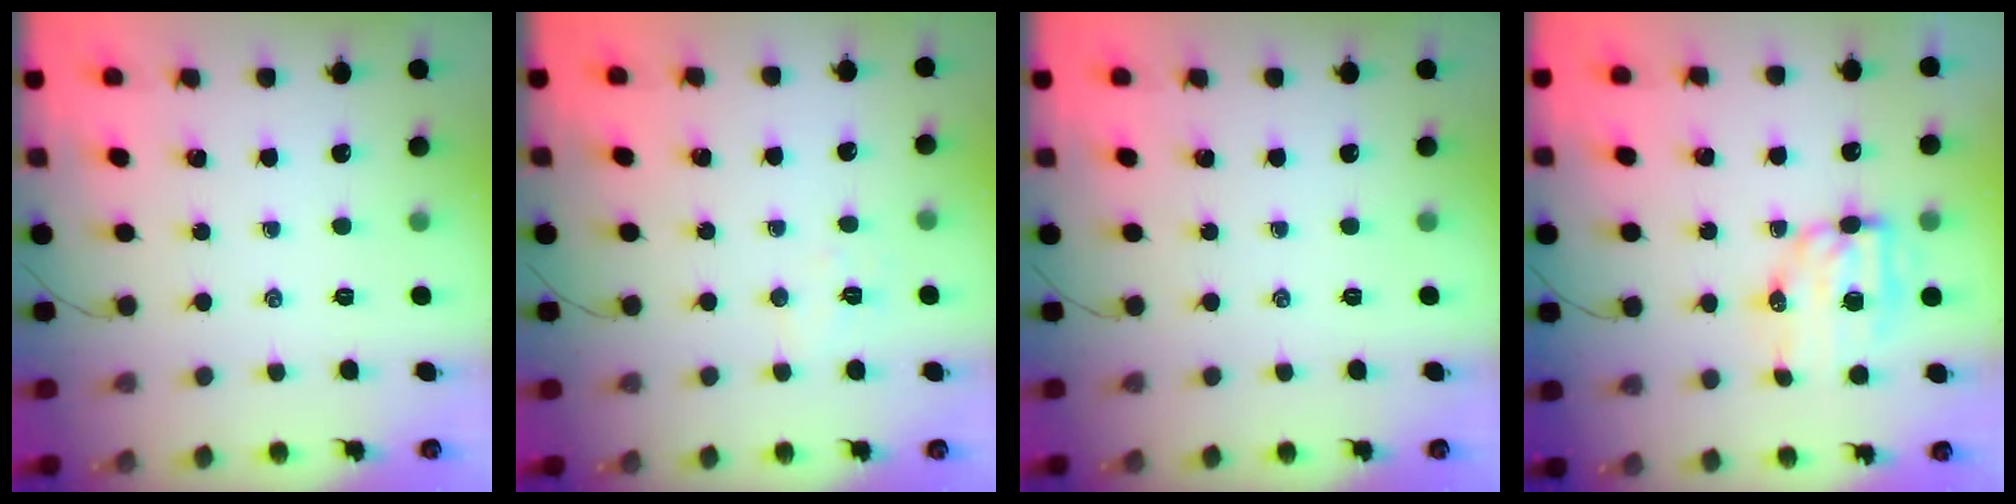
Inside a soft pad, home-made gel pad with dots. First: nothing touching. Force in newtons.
{"total": 4.3, "press": 4.2, "slide": 0.8}
{"total": 0.0}
{"total": 9.6, "press": 9.4, "slide": 1.8}